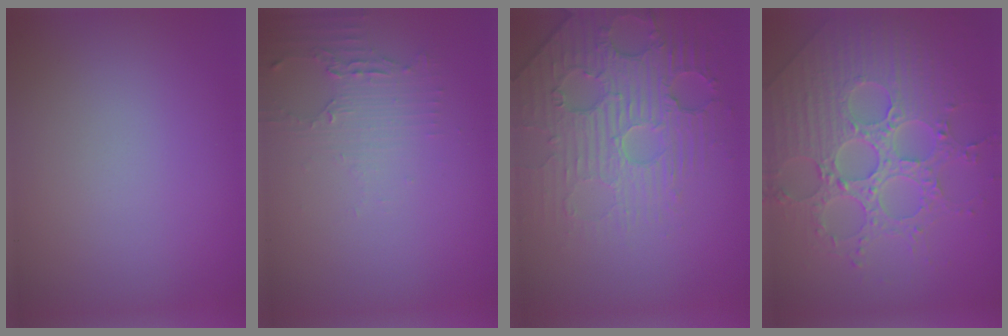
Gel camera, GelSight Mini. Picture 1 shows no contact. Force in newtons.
{"total": 2.1, "press": 1.6, "slide": 1.4}
{"total": 4.5, "press": 4.2, "slide": 1.6}
{"total": 8.5, "press": 6.2, "slide": 5.8}